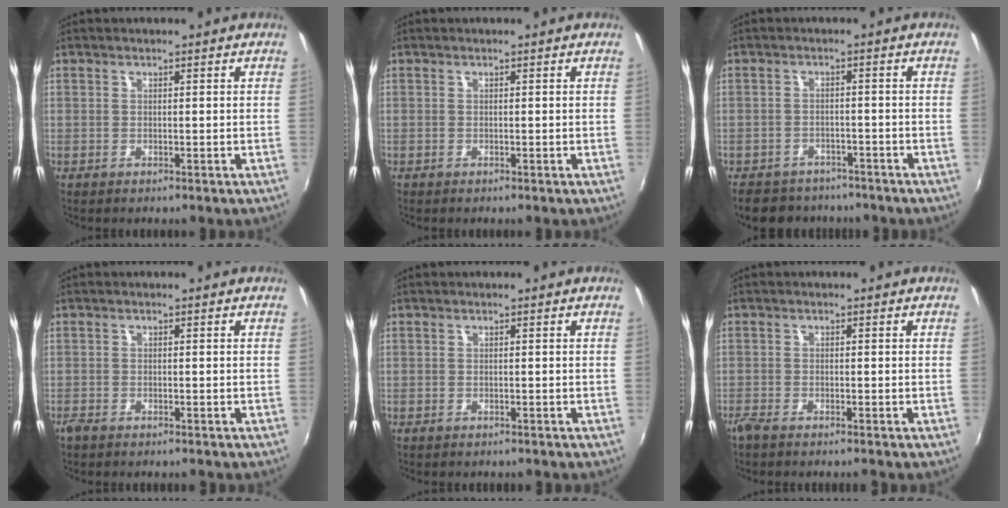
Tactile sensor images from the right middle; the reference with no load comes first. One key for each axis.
{"total": 0.0}
{"total": 10.6, "fx": -8.7, "fy": 5.1, "fz": 3.2, "tx": -0.083, "ty": 0.000, "tz": -0.125}
{"total": 1.6, "fx": -1.4, "fy": 0.7, "fz": 0.5, "tx": -0.017, "ty": -0.004, "tz": -0.028}
{"total": 0.6, "fx": -0.6, "fy": 0.3, "fz": 0.0, "tx": -0.005, "ty": 0.000, "tz": -0.008}
{"total": 2.0, "fx": -1.8, "fy": 0.3, "fz": 0.8, "tx": -0.024, "ty": -0.006, "tz": -0.039}